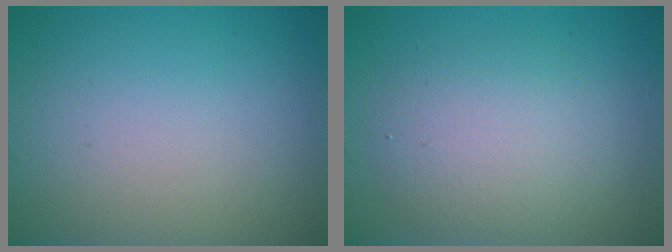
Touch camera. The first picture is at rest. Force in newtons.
{"total": 4.3, "press": 4.3, "slide": 0.1}